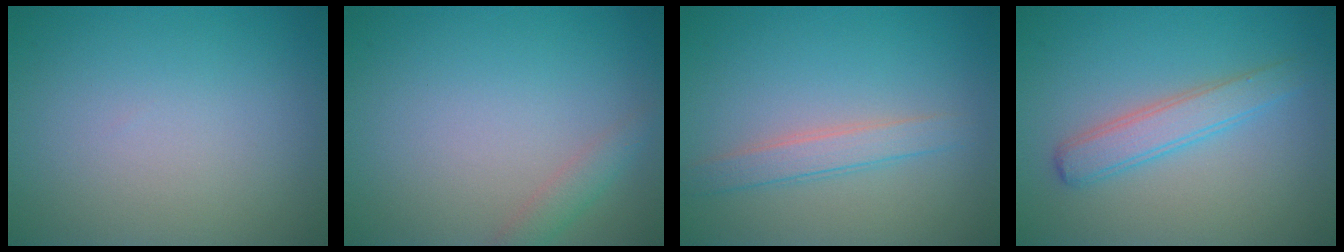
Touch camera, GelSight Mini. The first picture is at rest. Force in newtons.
{"total": 1.5, "press": 1.5, "slide": 0.1}
{"total": 2.3, "press": 2.2, "slide": 0.1}
{"total": 2.9, "press": 2.9, "slide": 0.0}